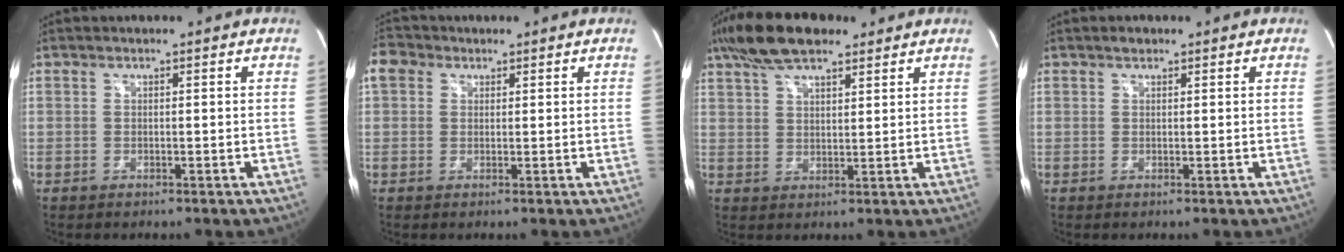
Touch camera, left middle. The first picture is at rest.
{"total": 3.8, "force": [1.8, 3.0, 1.5], "torque": [-0.041, 0.023, 0.035]}
{"total": 10.4, "force": [7.7, 3.5, 6.1], "torque": [-0.121, 0.025, 0.137]}
{"total": 0.9, "force": [0.7, 0.4, 0.3], "torque": [-0.010, 0.003, 0.010]}